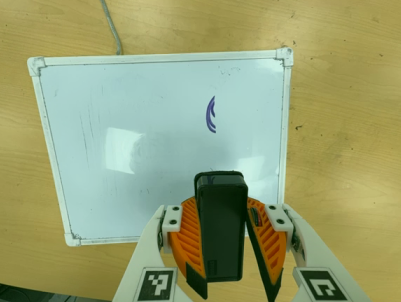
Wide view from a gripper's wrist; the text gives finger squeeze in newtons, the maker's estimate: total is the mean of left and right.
{"total": 8.0, "left": 8.3, "right": 7.8}